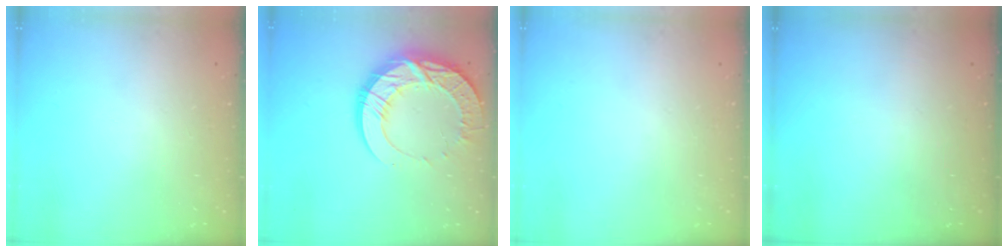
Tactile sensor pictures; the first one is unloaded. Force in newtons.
{"total": 18.8, "press": 18.8, "slide": 1.7}
{"total": 0.0}
{"total": 0.0}